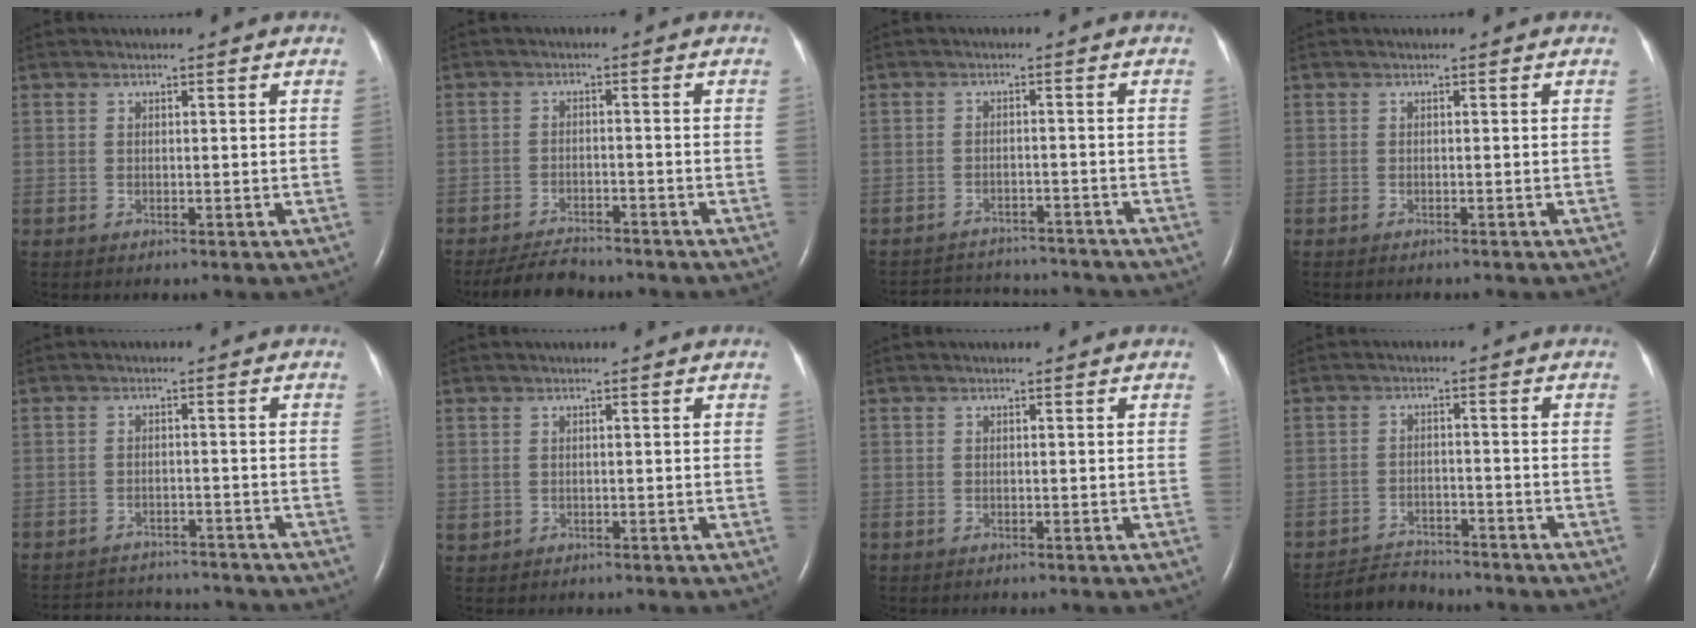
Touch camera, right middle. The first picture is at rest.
{"total": 5.6, "force": [-5.2, 1.2, 1.5], "torque": [-0.031, -0.017, -0.089]}
{"total": 10.8, "force": [-10.5, 2.2, 1.8], "torque": [-0.037, 0.006, -0.137]}
{"total": 1.4, "force": [-1.3, 0.2, 0.6], "torque": [-0.011, -0.003, -0.014]}
{"total": 9.3, "force": [-9.0, 1.7, 1.3], "torque": [-0.026, 0.006, -0.120]}
{"total": 0.9, "force": [0.0, 0.9, 0.2], "torque": [-0.003, 0.003, 0.005]}
{"total": 0.0}
{"total": 4.5, "force": [-4.4, 0.9, -0.4], "torque": [0.001, -0.009, -0.076]}